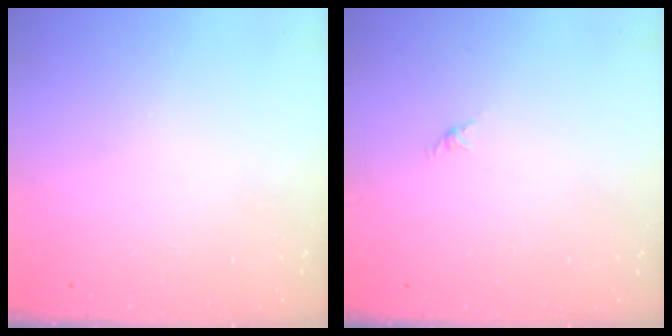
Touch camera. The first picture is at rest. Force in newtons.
{"total": 0.0}